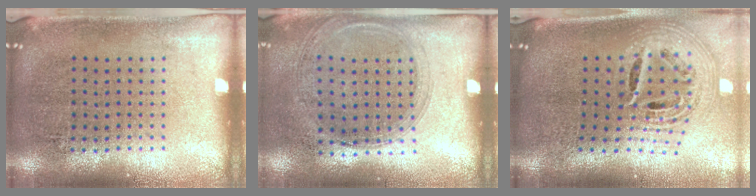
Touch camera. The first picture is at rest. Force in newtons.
{"total": 1.3, "press": 1.2, "slide": 0.6}
{"total": 2.8, "press": 1.9, "slide": 2.0}